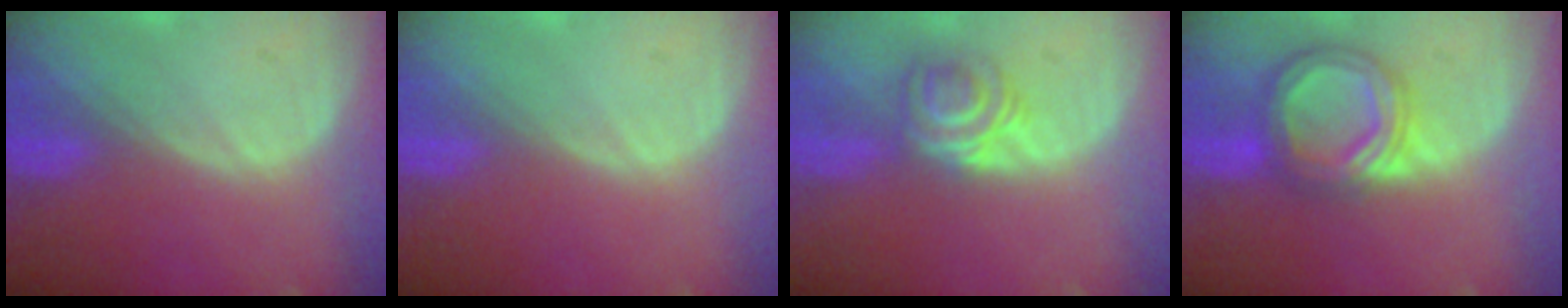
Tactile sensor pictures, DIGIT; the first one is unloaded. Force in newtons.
{"total": 0.0}
{"total": 5.9, "press": 4.8, "slide": 3.4}
{"total": 7.6, "press": 7.5, "slide": 0.6}